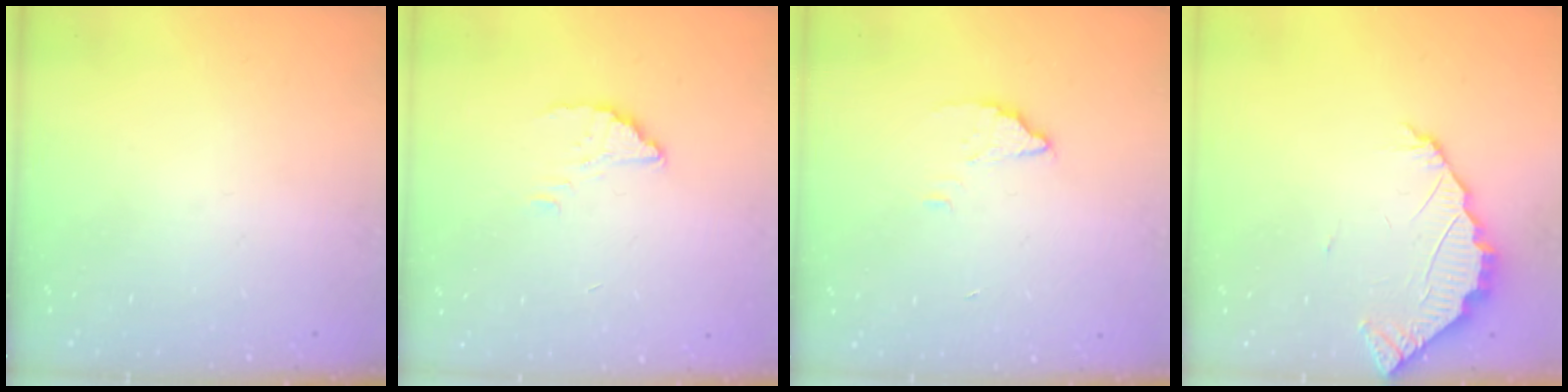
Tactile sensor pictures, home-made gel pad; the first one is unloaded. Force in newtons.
{"total": 2.5, "press": 2.5, "slide": 0.1}
{"total": 2.6, "press": 2.6, "slide": 0.2}
{"total": 2.6, "press": 2.6, "slide": 0.2}